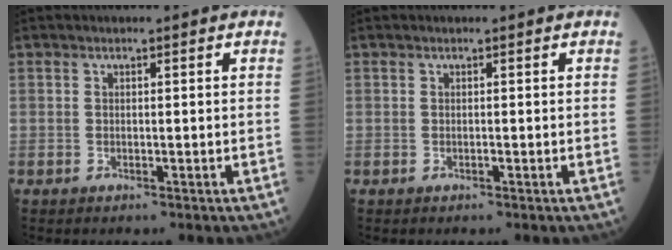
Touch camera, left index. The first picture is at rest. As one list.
[{"total": 0.0}]